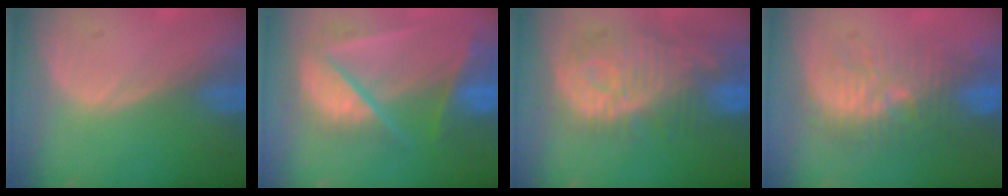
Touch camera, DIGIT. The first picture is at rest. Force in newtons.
{"total": 9.8, "press": 8.3, "slide": 5.2}
{"total": 12.0, "press": 10.9, "slide": 5.0}
{"total": 9.5, "press": 9.1, "slide": 2.8}